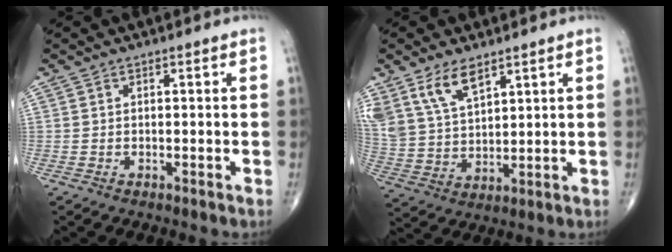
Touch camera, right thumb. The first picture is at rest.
{"total": 10.5, "force": [6.7, 5.0, 6.3], "torque": [-0.115, -0.021, 0.145]}